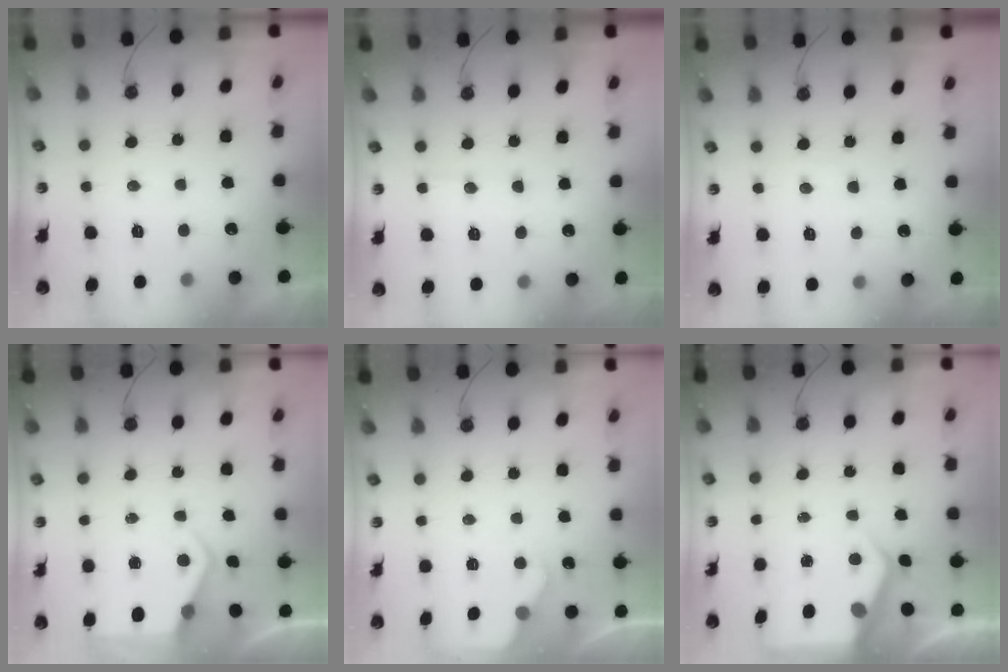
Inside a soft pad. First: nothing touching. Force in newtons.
{"total": 6.3, "press": 6.3, "slide": 0.2}
{"total": 4.6, "press": 4.6, "slide": 0.5}
{"total": 5.6, "press": 5.6, "slide": 0.8}
{"total": 3.6, "press": 3.6, "slide": 0.4}
{"total": 4.5, "press": 4.5, "slide": 0.4}